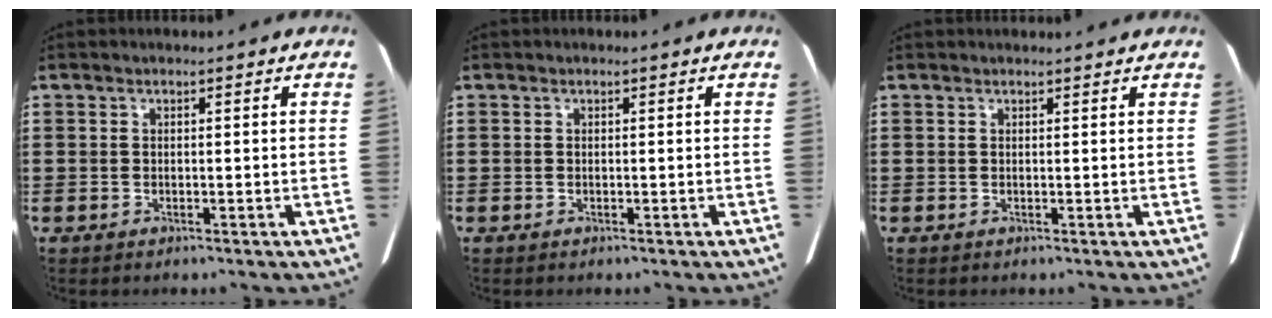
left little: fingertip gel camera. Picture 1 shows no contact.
{"total": 0.0}
{"total": 0.5, "force": [0.5, 0.0, 0.2], "torque": [0.003, -0.002, 0.008]}